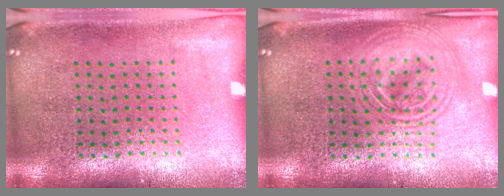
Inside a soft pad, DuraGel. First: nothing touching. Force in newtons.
{"total": 2.8, "press": 2.8, "slide": 0.4}